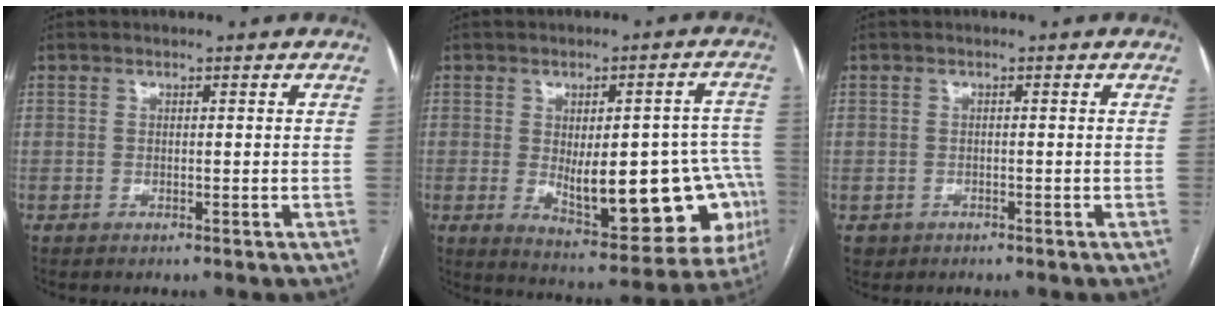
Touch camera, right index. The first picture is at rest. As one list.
[{"total": 19.5, "force": [-3.5, 7.2, 17.8], "torque": [-0.159, 0.023, -0.017]}, {"total": 1.6, "force": [-0.7, 1.4, 0.0], "torque": [-0.004, 0.005, -0.008]}]